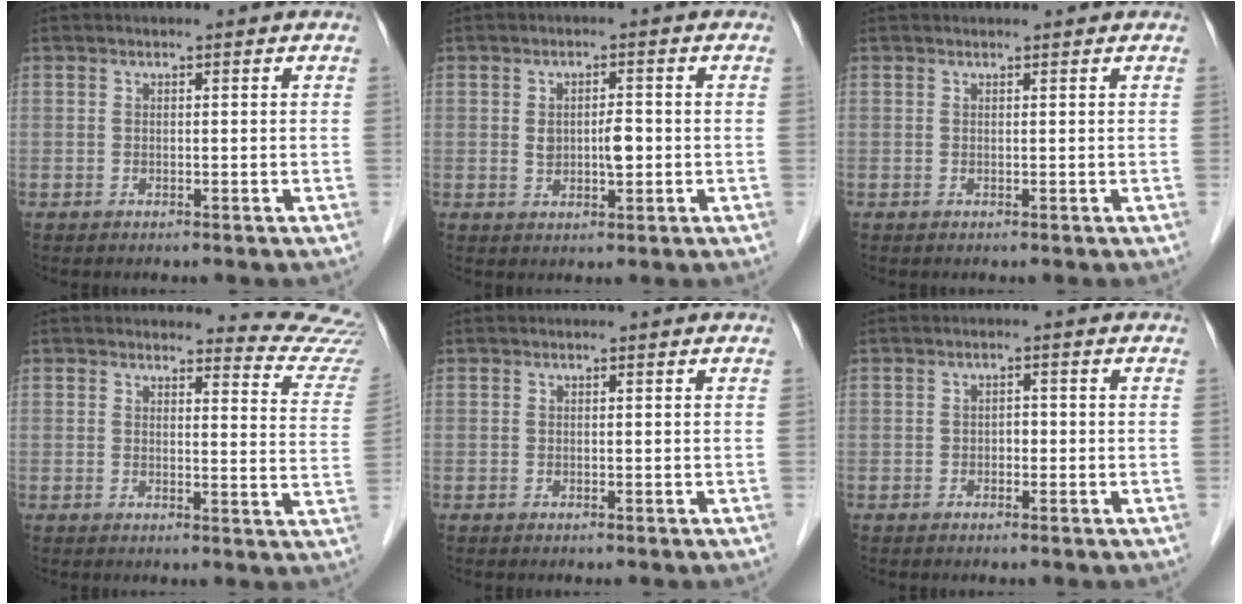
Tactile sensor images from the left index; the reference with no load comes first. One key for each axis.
{"total": 3.6, "fx": -0.2, "fy": 1.4, "fz": 3.3, "tx": -0.056, "ty": 0.001, "tz": 0.002}
{"total": 3.2, "fx": 3.1, "fy": 0.6, "fz": 0.5, "tx": -0.007, "ty": 0.027, "tz": 0.038}
{"total": 9.8, "fx": 9.8, "fy": 0.3, "fz": -0.4, "tx": 0.025, "ty": -0.091, "tz": 0.078}
{"total": 0.0}
{"total": 1.3, "fx": -0.4, "fy": 0.9, "fz": 0.8, "tx": -0.008, "ty": 0.005, "tz": -0.008}